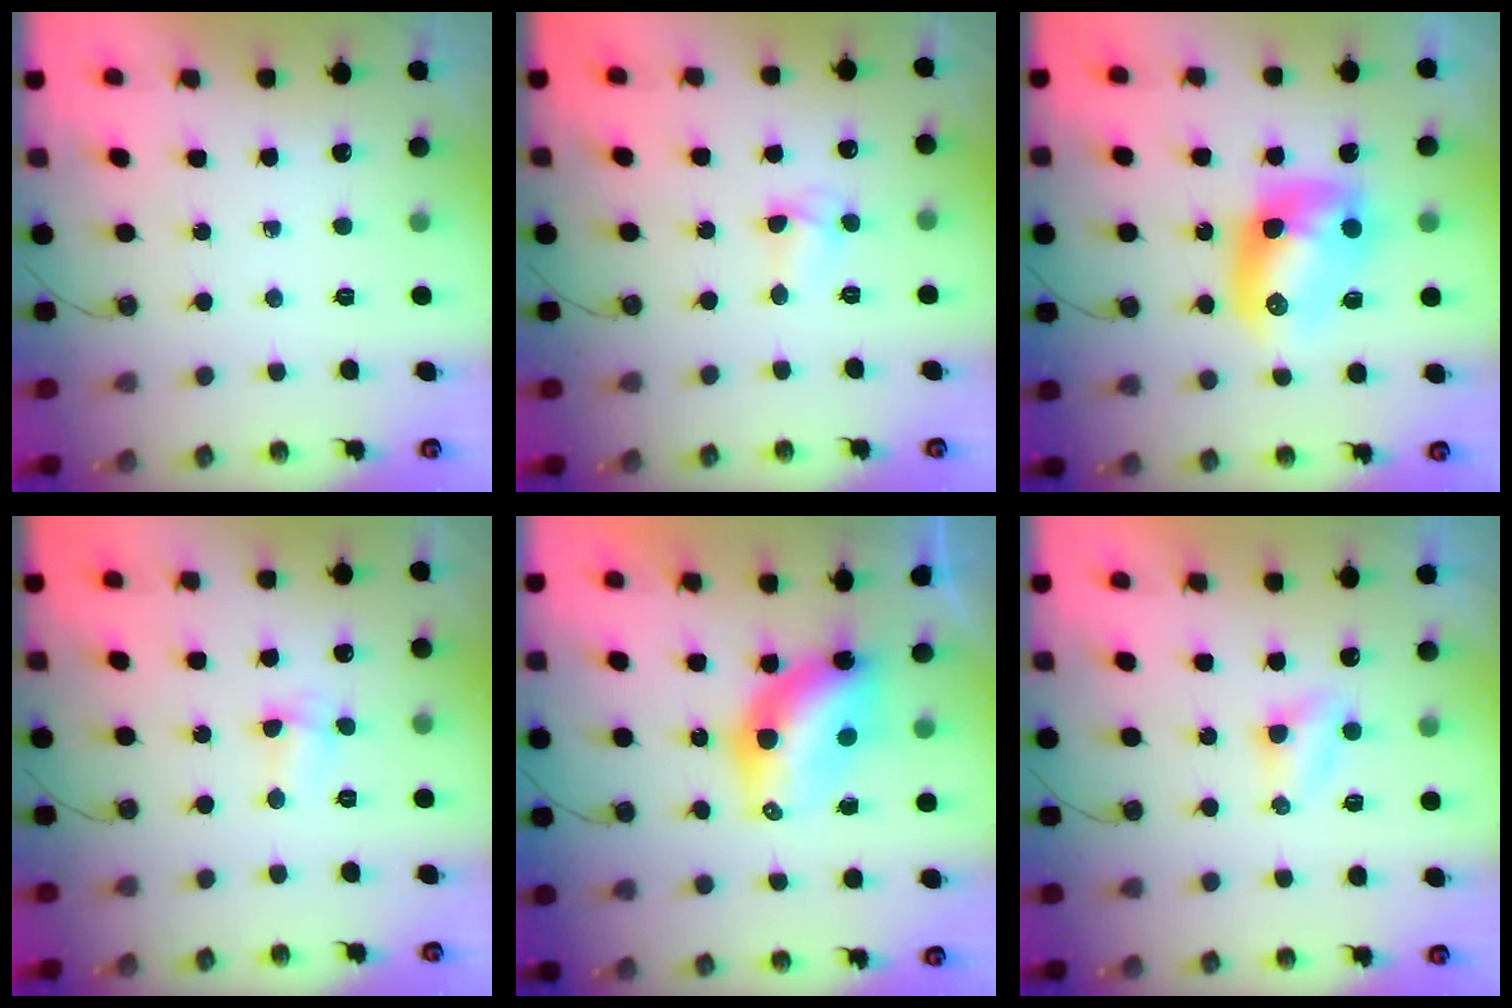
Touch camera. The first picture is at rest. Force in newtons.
{"total": 4.9, "press": 4.8, "slide": 0.5}
{"total": 13.0, "press": 12.9, "slide": 1.0}
{"total": 2.5, "press": 2.4, "slide": 0.5}
{"total": 9.4, "press": 9.4, "slide": 0.9}
{"total": 3.4, "press": 3.3, "slide": 0.4}